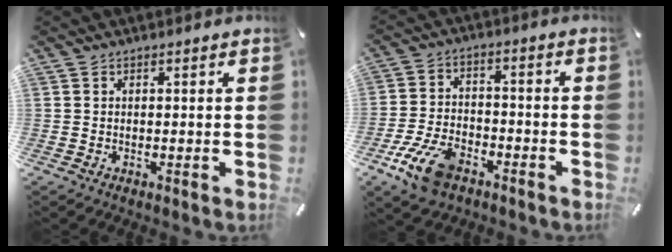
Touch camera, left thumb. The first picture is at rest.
{"total": 11.4, "force": [-6.7, 6.2, 6.9], "torque": [-0.137, 0.034, -0.120]}